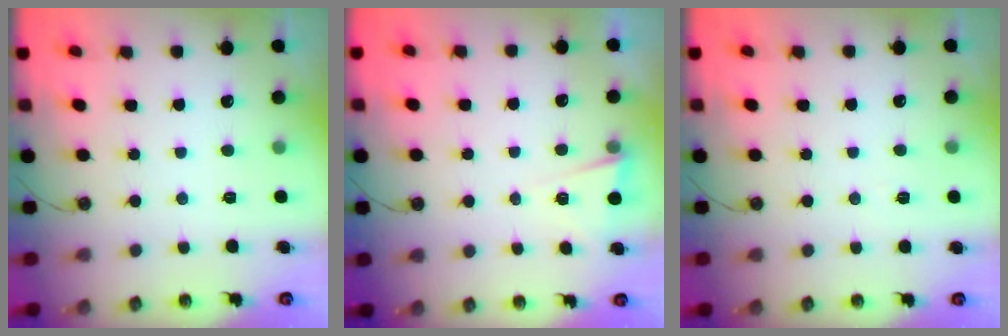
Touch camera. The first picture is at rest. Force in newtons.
{"total": 2.9, "press": 2.6, "slide": 1.3}
{"total": 2.9, "press": 2.2, "slide": 1.9}